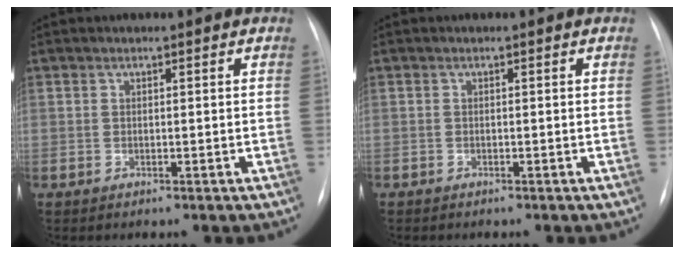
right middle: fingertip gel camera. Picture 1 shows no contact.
{"total": 0.0}